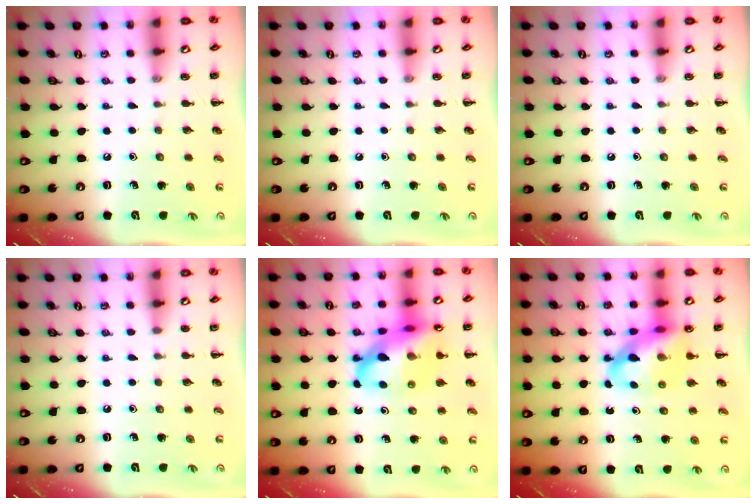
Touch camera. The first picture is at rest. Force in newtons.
{"total": 0.0}
{"total": 0.0}
{"total": 0.7, "press": 0.7, "slide": 0.0}
{"total": 20.5, "press": 20.0, "slide": 4.3}
{"total": 13.8, "press": 13.3, "slide": 3.6}